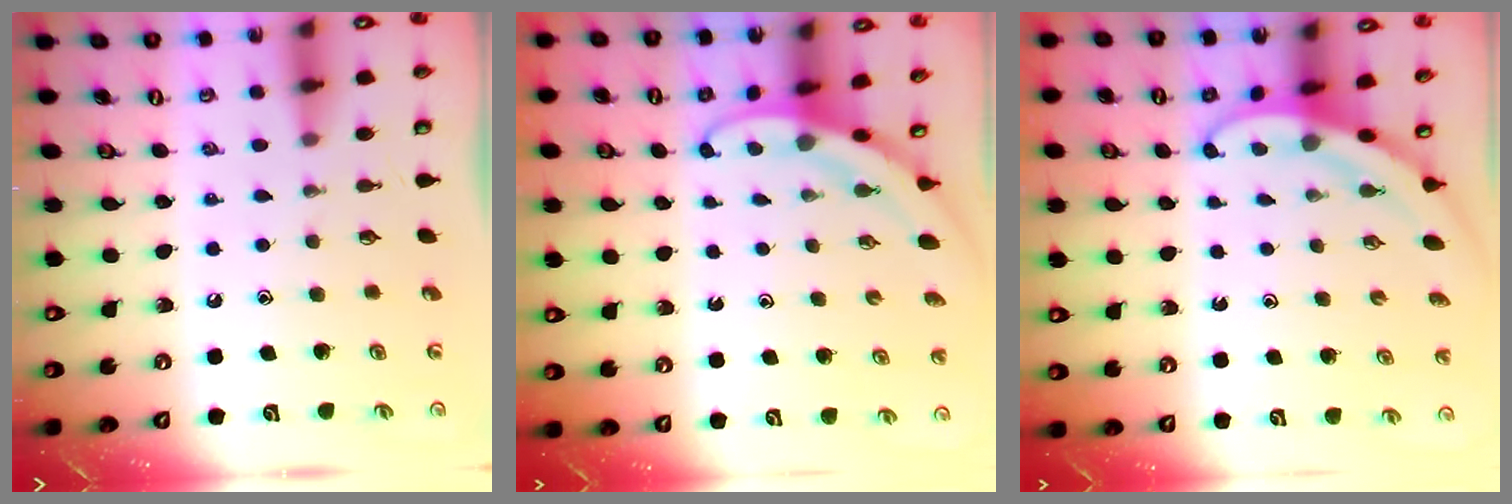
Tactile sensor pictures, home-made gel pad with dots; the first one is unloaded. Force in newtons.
{"total": 3.0, "press": 3.0, "slide": 0.1}
{"total": 3.2, "press": 3.2, "slide": 0.2}